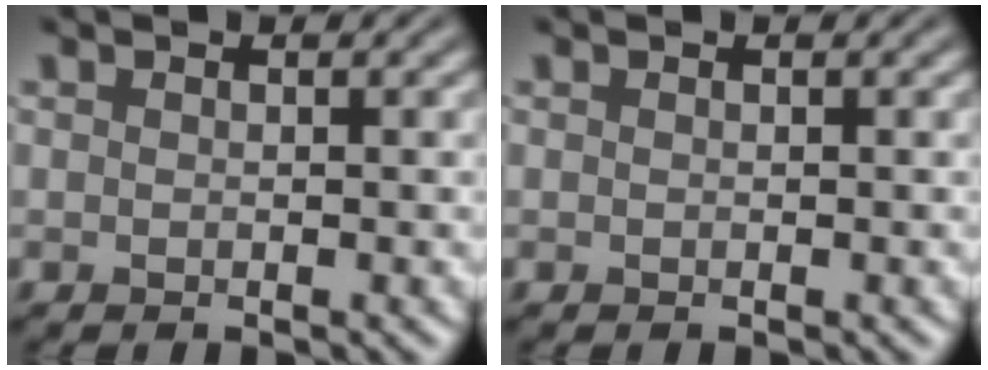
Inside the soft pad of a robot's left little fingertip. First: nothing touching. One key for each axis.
{"total": 0.0}